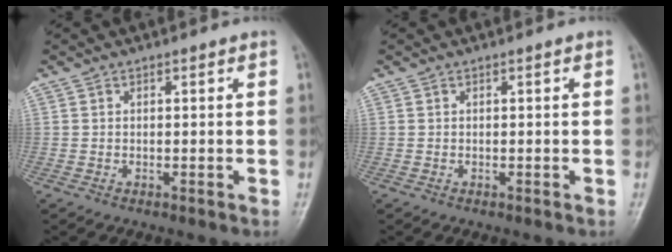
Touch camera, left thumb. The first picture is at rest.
{"total": 0.0}